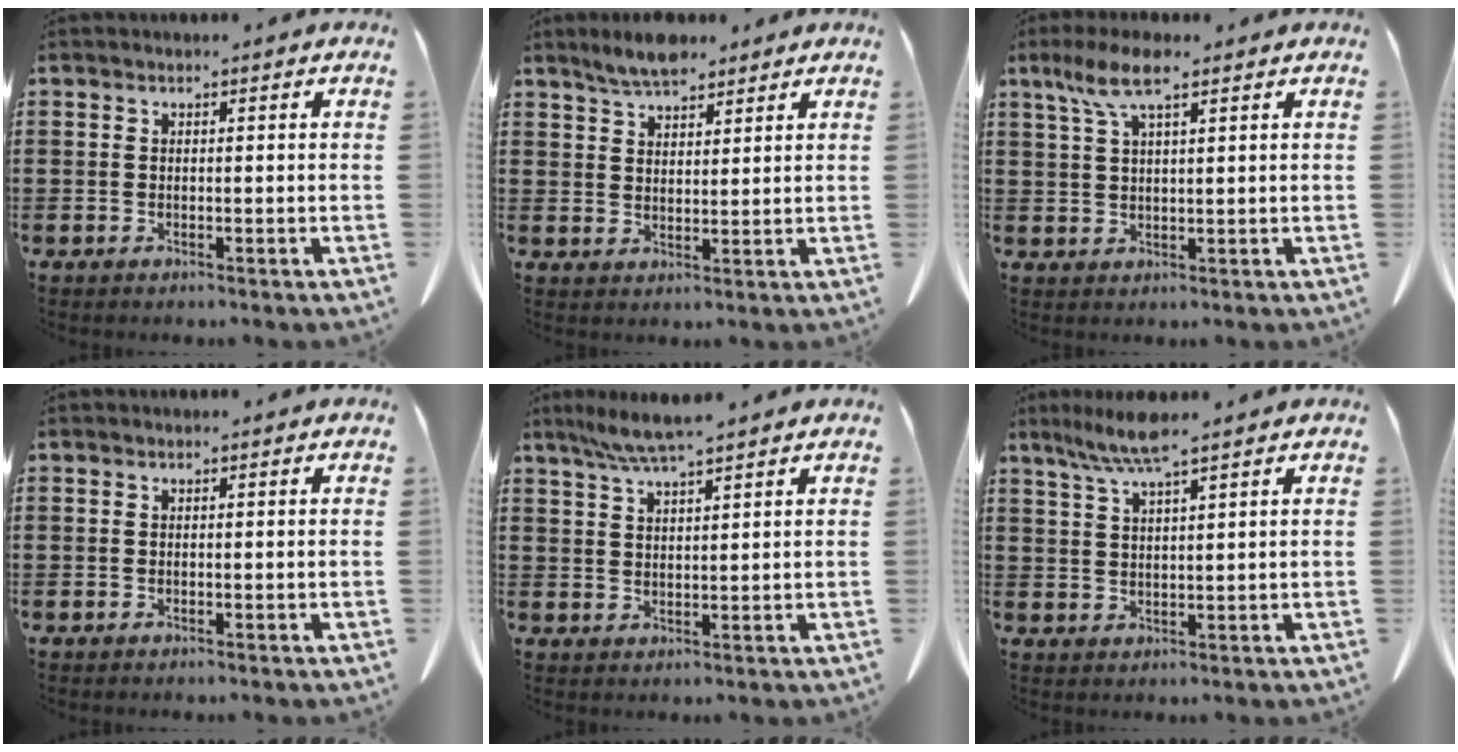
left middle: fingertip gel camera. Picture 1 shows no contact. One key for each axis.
{"total": 4.4, "fx": 4.0, "fy": 1.2, "fz": 1.4, "tx": -0.039, "ty": -0.006, "tz": 0.075}
{"total": 6.3, "fx": 3.5, "fy": 1.4, "fz": 5.0, "tx": -0.104, "ty": 0.007, "tz": 0.062}
{"total": 0.0}
{"total": 4.8, "fx": 3.9, "fy": -0.1, "fz": 2.7, "tx": -0.064, "ty": -0.005, "tz": 0.070}
{"total": 5.5, "fx": 4.0, "fy": 0.2, "fz": 3.7, "tx": -0.082, "ty": -0.007, "tz": 0.071}